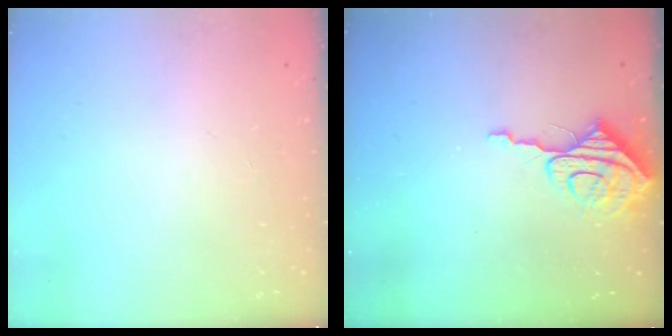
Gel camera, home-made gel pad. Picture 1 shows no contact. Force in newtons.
{"total": 8.9, "press": 8.9, "slide": 0.2}